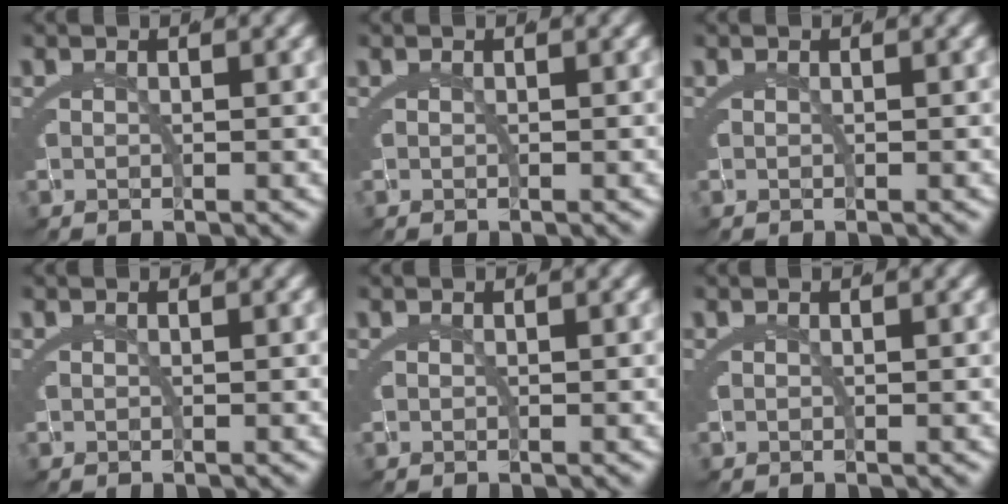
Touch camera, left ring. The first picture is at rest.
{"total": 0.0}
{"total": 0.0}
{"total": 0.0}
{"total": 0.0}
{"total": 0.0}